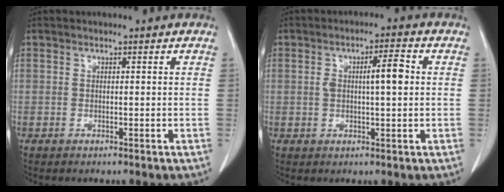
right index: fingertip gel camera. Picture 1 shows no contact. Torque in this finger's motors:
{"motor_torque": [0.16, 0.06, 0.11, 0.04]}